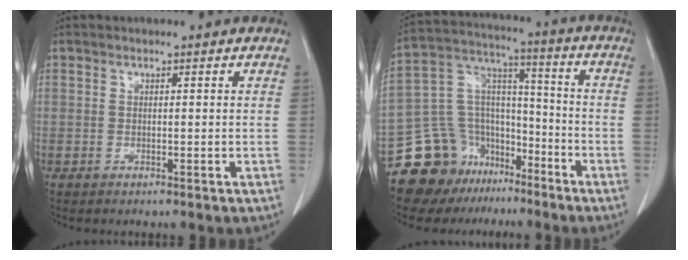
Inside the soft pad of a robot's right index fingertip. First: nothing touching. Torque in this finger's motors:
{"motor_torque": [-0.05, -0.18, -0.18, -0.21]}